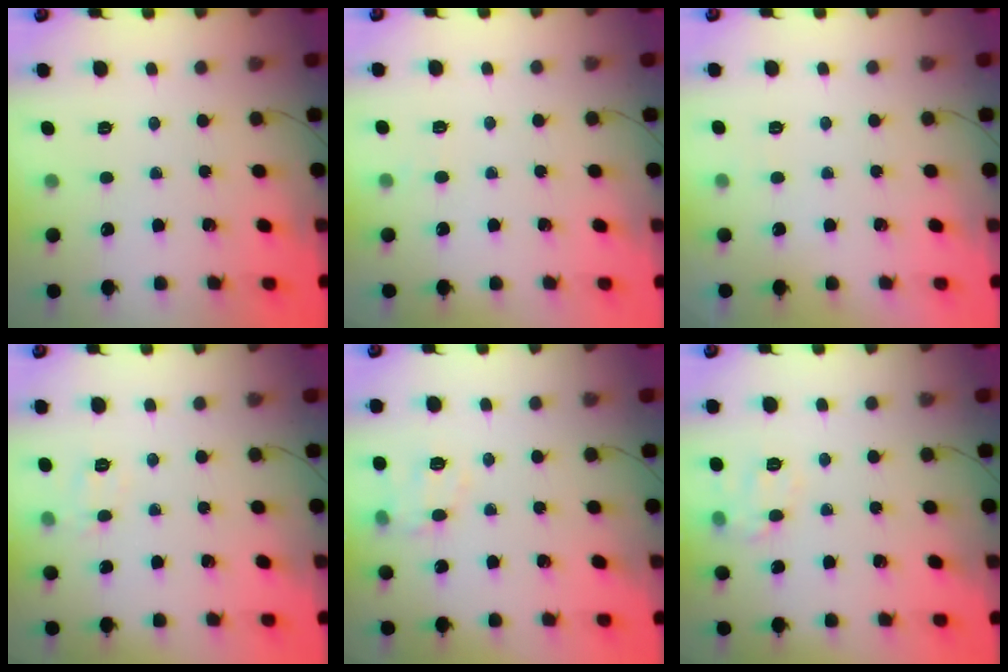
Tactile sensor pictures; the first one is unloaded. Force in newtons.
{"total": 3.7, "press": 3.5, "slide": 1.3}
{"total": 1.8, "press": 1.3, "slide": 1.1}
{"total": 6.5, "press": 6.3, "slide": 1.4}
{"total": 7.3, "press": 7.3, "slide": 1.0}
{"total": 8.9, "press": 8.9, "slide": 0.5}